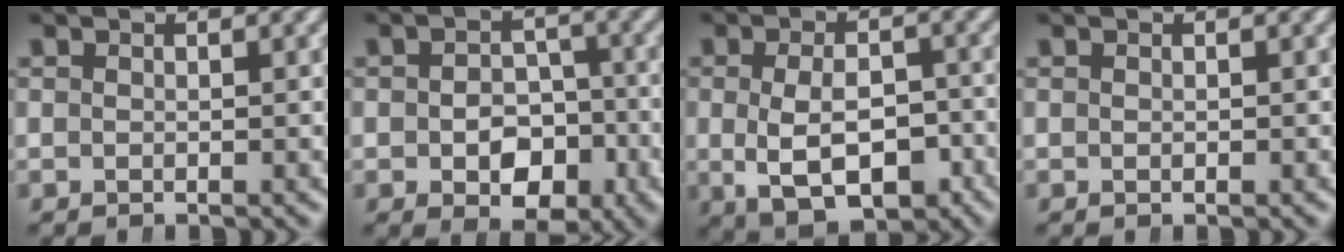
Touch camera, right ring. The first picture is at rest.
{"total": 5.2, "force": [-2.1, 3.5, 3.2], "torque": [-0.034, -0.025, -0.026]}
{"total": 8.0, "force": [-2.6, 4.8, 5.8], "torque": [-0.101, -0.029, -0.023]}
{"total": 0.0}